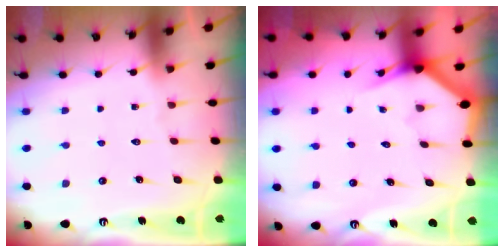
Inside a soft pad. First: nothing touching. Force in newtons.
{"total": 2.9, "press": 2.9, "slide": 0.1}